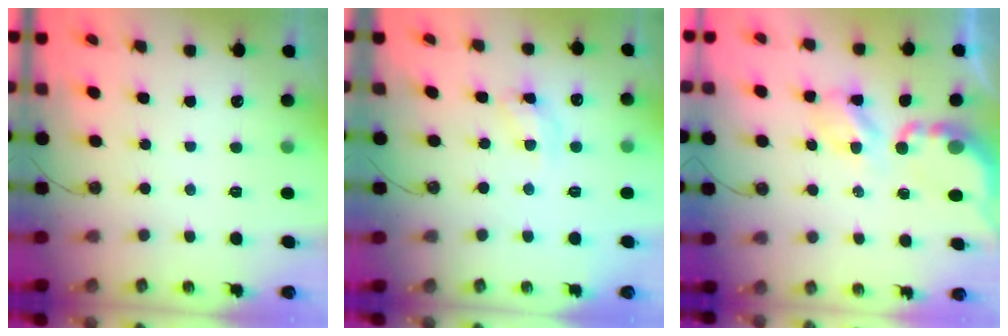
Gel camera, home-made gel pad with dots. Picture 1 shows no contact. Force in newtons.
{"total": 9.6, "press": 9.6, "slide": 0.7}
{"total": 5.8, "press": 5.8, "slide": 0.4}